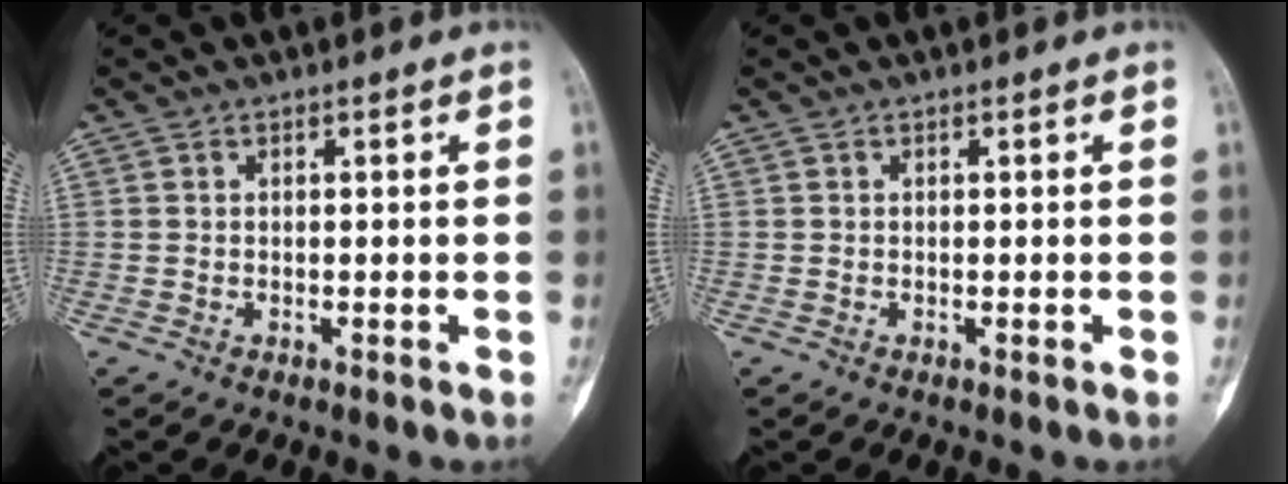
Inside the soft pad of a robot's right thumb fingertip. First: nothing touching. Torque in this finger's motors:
{"motor_torque": [0.11, 0.12, 0.02, -0.02, 0.00]}